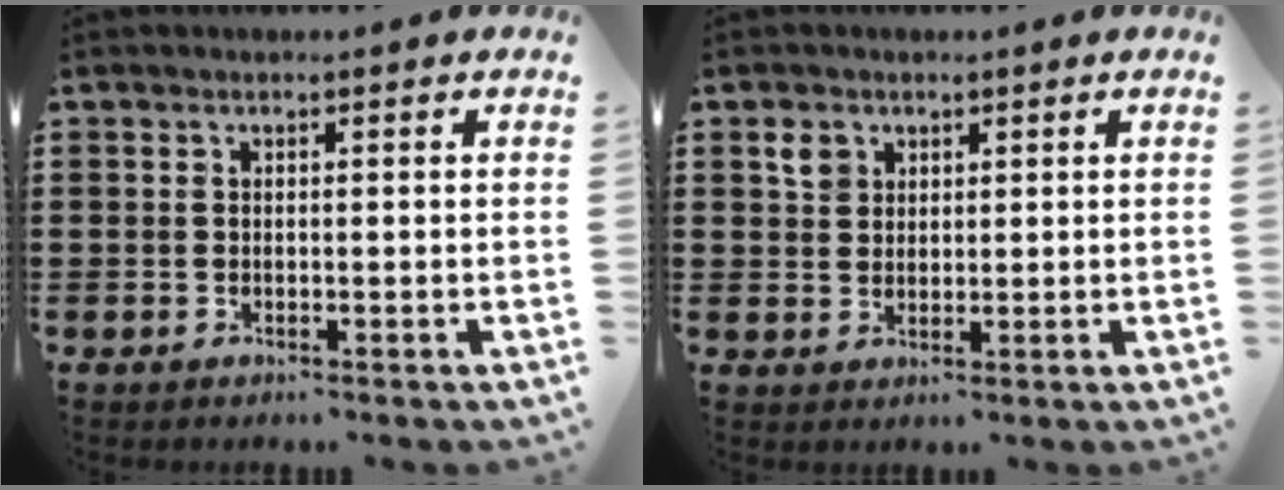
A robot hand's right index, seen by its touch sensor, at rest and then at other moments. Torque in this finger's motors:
{"motor_torque": [0.04, -0.03, 0.02, 0.04]}